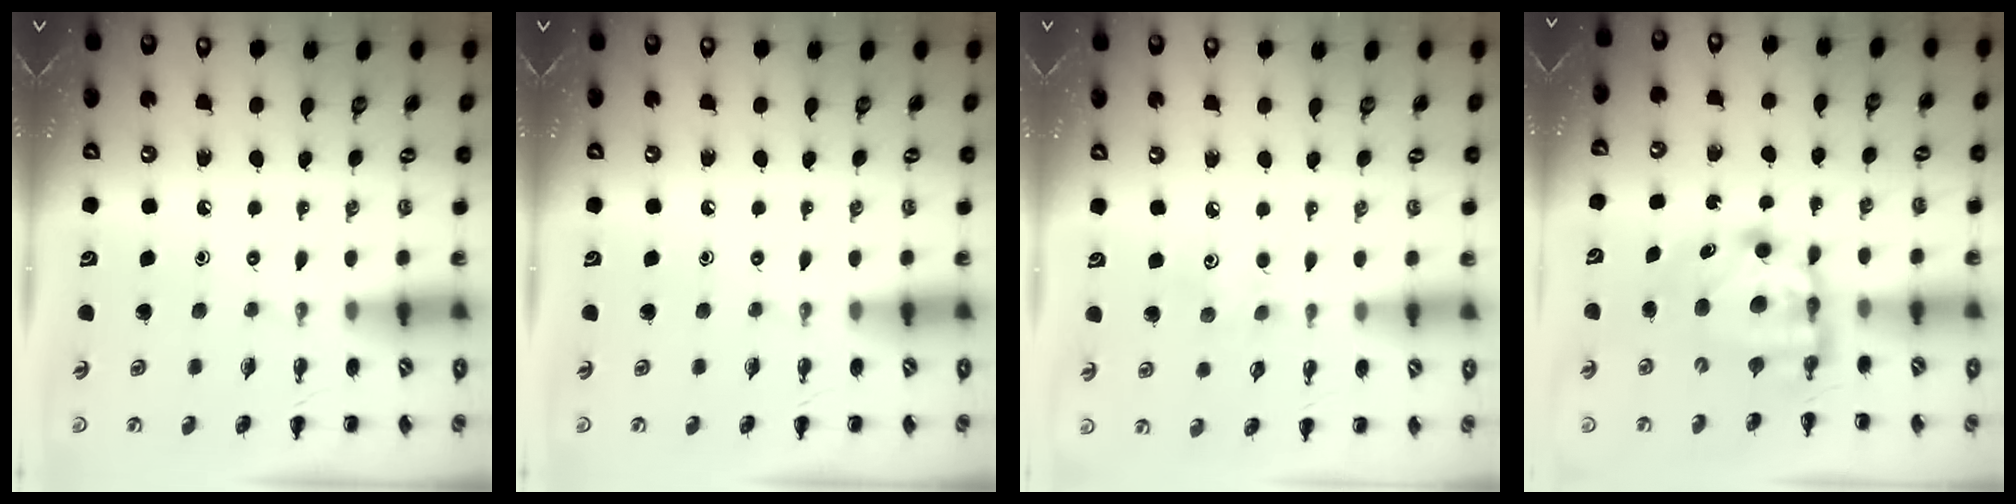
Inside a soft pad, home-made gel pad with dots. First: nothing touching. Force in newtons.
{"total": 0.0}
{"total": 2.8, "press": 2.7, "slide": 0.7}
{"total": 6.2, "press": 6.1, "slide": 0.9}